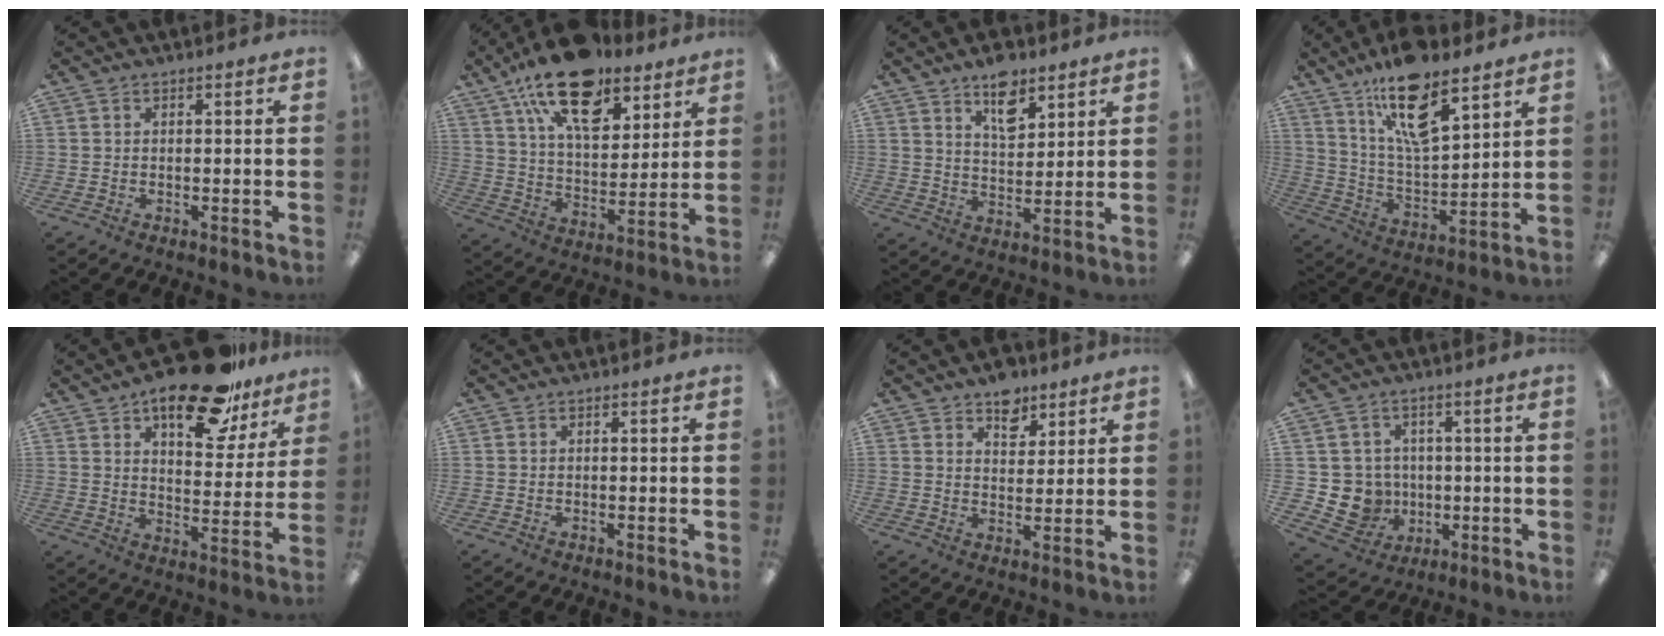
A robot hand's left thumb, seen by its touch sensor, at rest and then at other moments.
{"total": 20.2, "force": [13.3, 9.9, 11.5], "torque": [-0.193, -0.064, 0.232]}
{"total": 9.3, "force": [6.4, 4.5, 5.0], "torque": [-0.067, -0.032, 0.109]}
{"total": 16.9, "force": [11.5, 5.9, 10.8], "torque": [-0.186, -0.054, 0.196]}
{"total": 19.2, "force": [13.5, 8.0, 11.0], "torque": [-0.147, -0.077, 0.222]}
{"total": 0.0}
{"total": 7.3, "force": [5.4, 4.4, 2.2], "torque": [-0.015, -0.027, 0.093]}
{"total": 8.0, "force": [-0.4, 7.9, 1.2], "torque": [-0.058, 0.004, 0.006]}